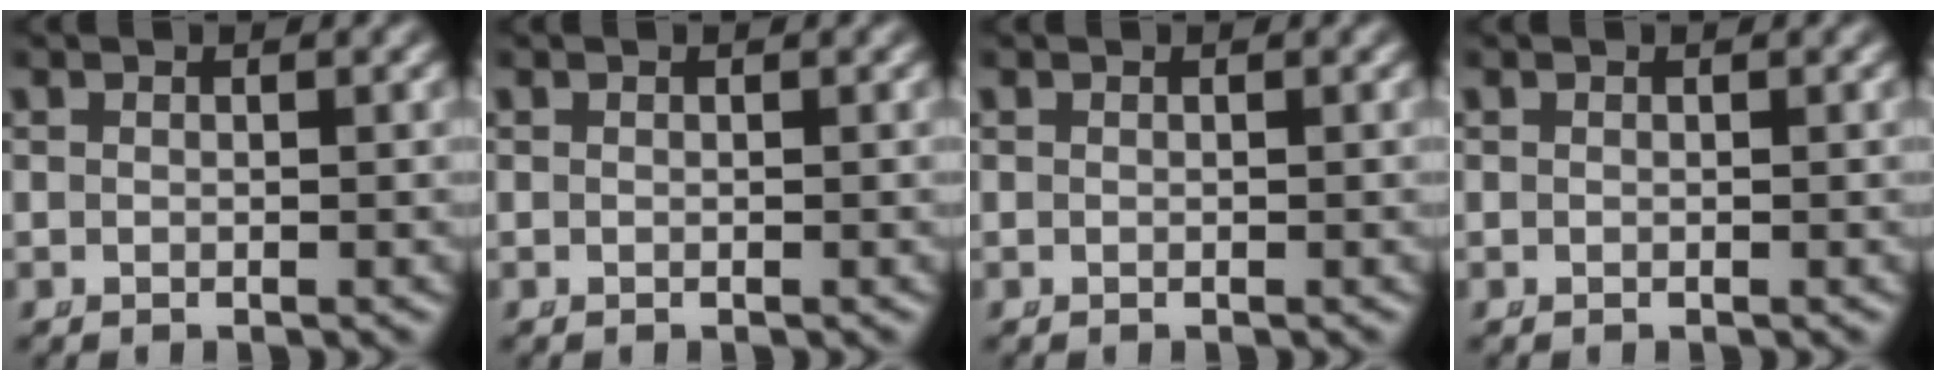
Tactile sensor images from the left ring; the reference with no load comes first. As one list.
[{"total": 0.0}, {"total": 0.0}, {"total": 0.0}]